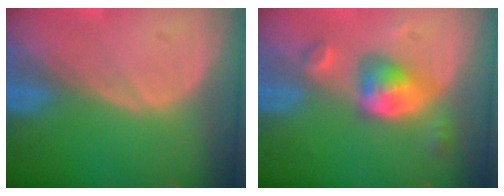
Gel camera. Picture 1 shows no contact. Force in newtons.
{"total": 5.6, "press": 5.4, "slide": 1.8}